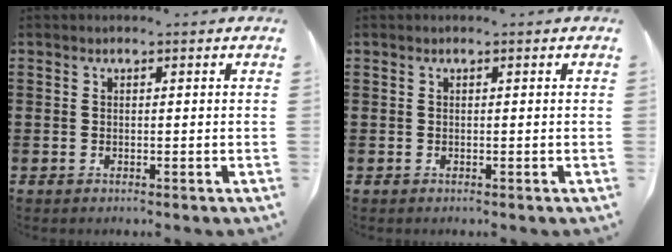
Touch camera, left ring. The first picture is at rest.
{"total": 0.0}